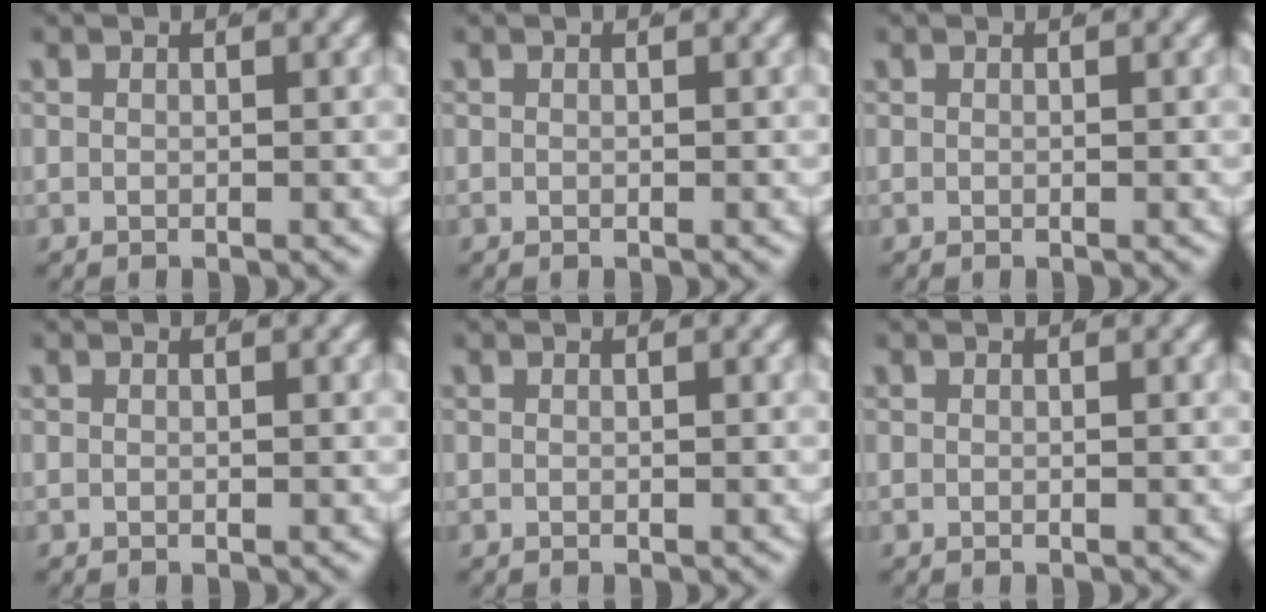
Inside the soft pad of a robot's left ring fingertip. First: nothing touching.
{"total": 0.0}
{"total": 0.0}
{"total": 0.0}
{"total": 0.0}
{"total": 0.0}